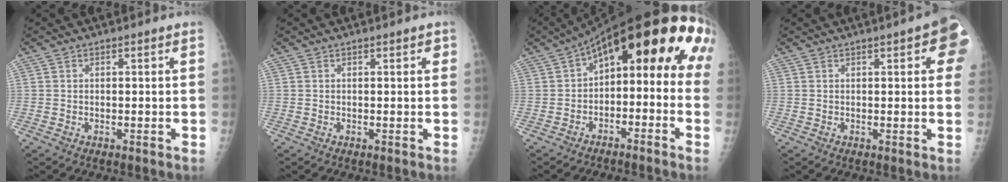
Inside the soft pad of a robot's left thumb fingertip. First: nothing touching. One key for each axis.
{"total": 0.8, "fx": 0.4, "fy": 0.4, "fz": 0.6, "tx": -0.006, "ty": 0.001, "tz": 0.002}
{"total": 20.9, "fx": 1.5, "fy": 10.7, "fz": 17.9, "tx": -0.225, "ty": 0.062, "tz": 0.014}
{"total": 8.1, "fx": 2.8, "fy": 2.4, "fz": 7.2, "tx": -0.069, "ty": -0.001, "tz": 0.026}